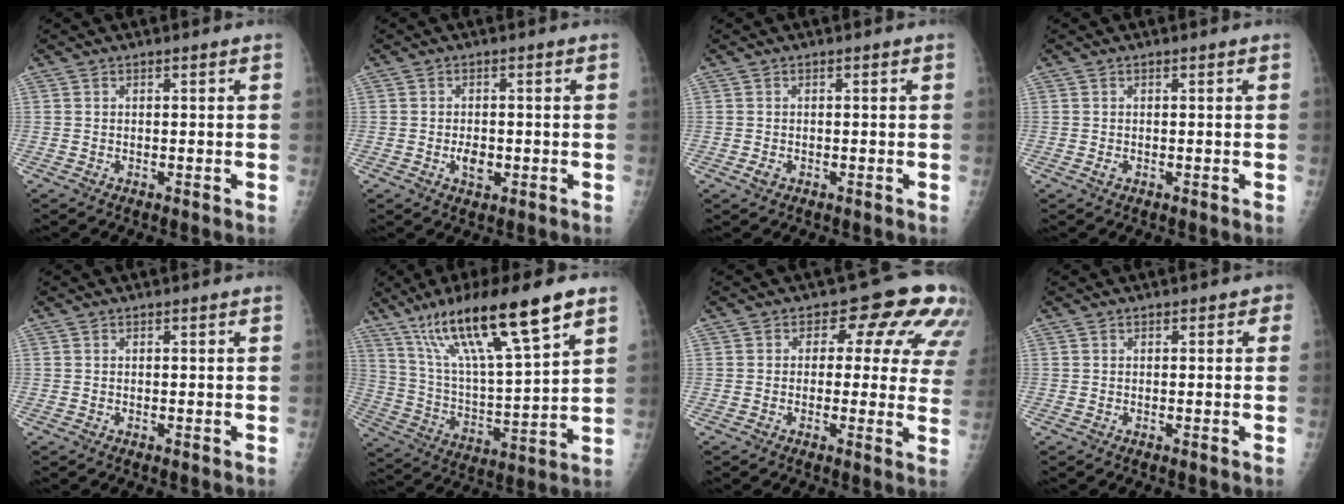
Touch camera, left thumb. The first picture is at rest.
{"total": 3.2, "force": [-0.9, 2.0, 2.4], "torque": [-0.031, 0.002, -0.011]}
{"total": 1.2, "force": [-0.6, 0.8, 0.6], "torque": [-0.010, 0.000, -0.009]}
{"total": 0.5, "force": [-0.2, 0.4, 0.3], "torque": [-0.001, 0.000, -0.003]}
{"total": 0.0}
{"total": 21.7, "force": [13.2, 3.8, 16.7], "torque": [-0.287, -0.036, 0.243]}
{"total": 12.6, "force": [4.9, 7.0, 9.2], "torque": [-0.056, -0.009, 0.038]}
{"total": 1.1, "force": [0.3, 0.8, 0.7], "torque": [0.009, 0.004, -0.004]}